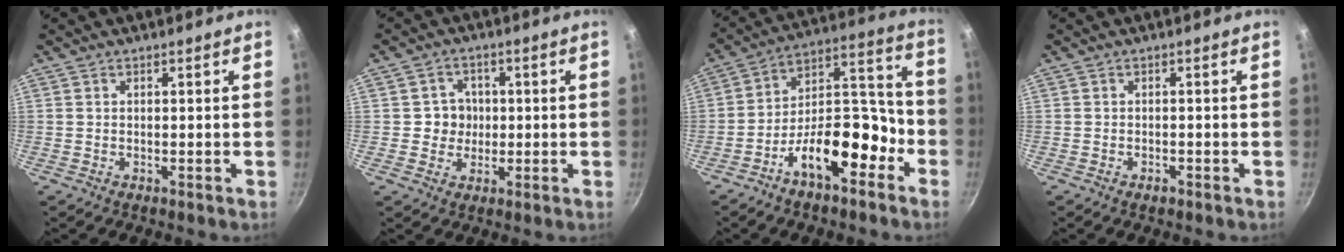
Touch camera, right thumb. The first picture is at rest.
{"total": 4.7, "force": [0.0, 4.6, 1.2], "torque": [0.016, 0.005, -0.006]}
{"total": 16.1, "force": [-8.3, 7.7, 11.4], "torque": [-0.135, 0.092, -0.144]}
{"total": 1.2, "force": [-0.8, 0.6, 0.6], "torque": [-0.013, 0.007, -0.011]}